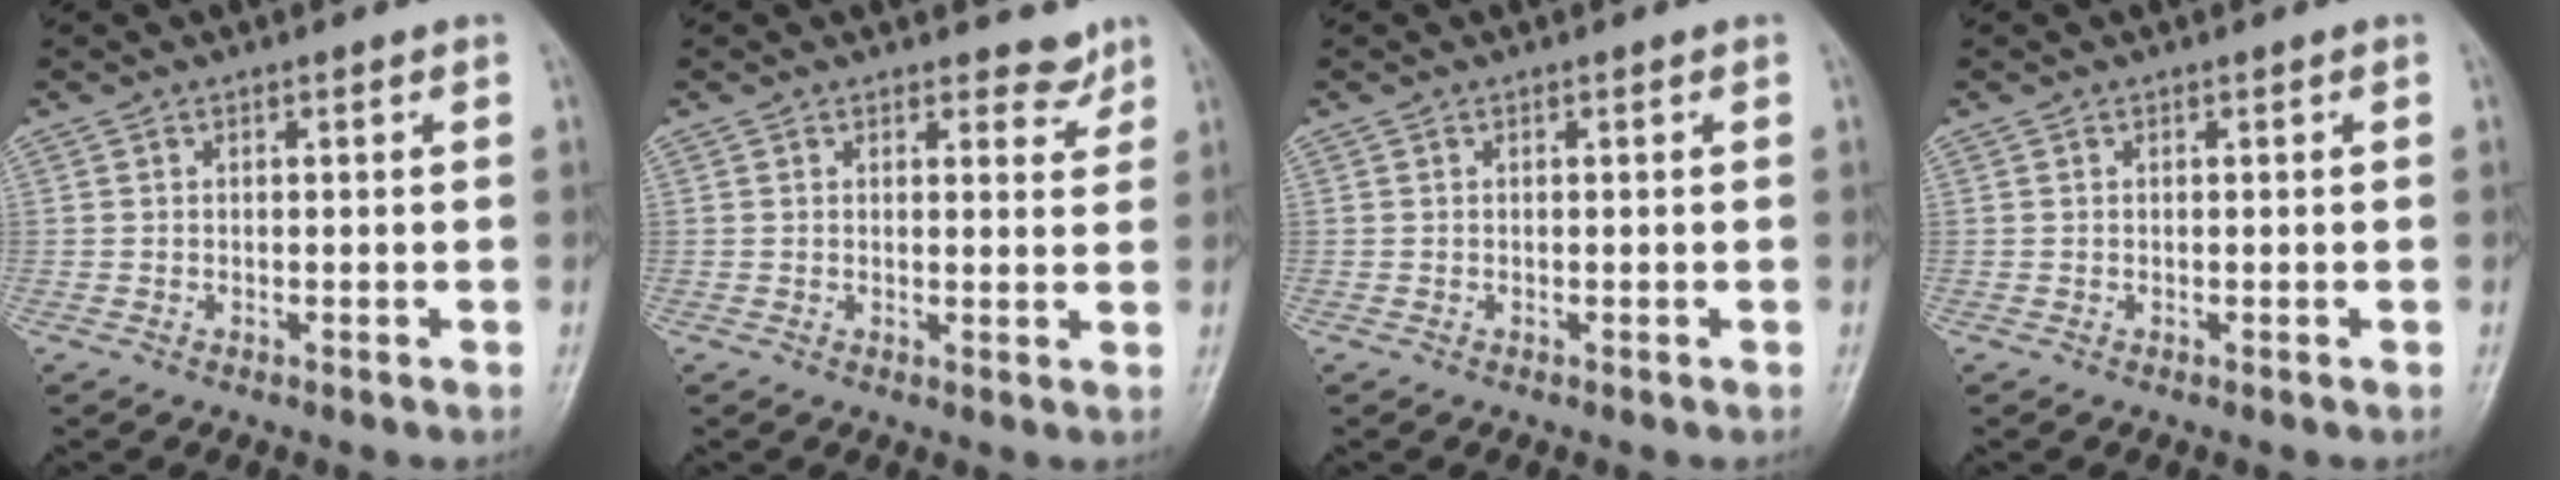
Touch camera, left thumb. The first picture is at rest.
{"total": 2.9, "force": [2.5, 1.4, 0.6], "torque": [0.009, -0.020, 0.026]}
{"total": 0.0}
{"total": 0.0}